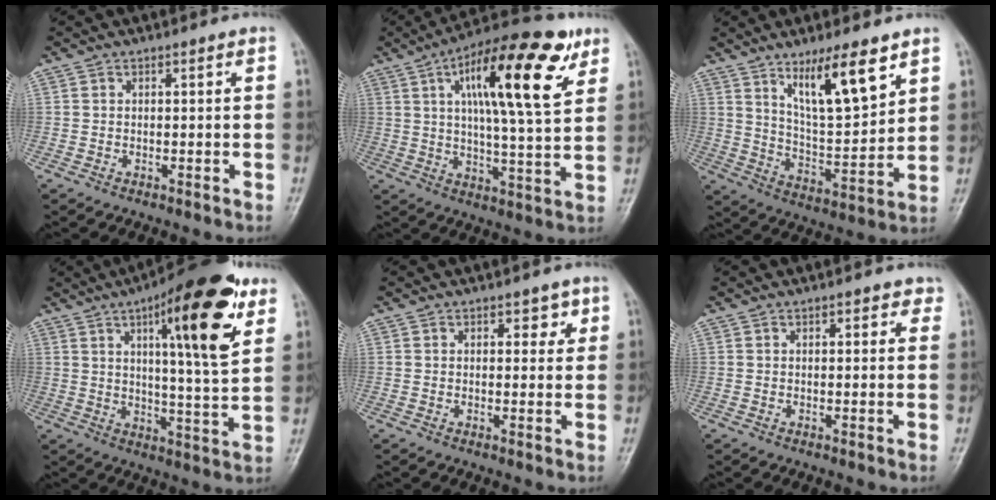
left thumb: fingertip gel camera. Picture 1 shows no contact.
{"total": 20.3, "force": [8.5, 6.0, 17.4], "torque": [-0.248, -0.015, 0.127]}
{"total": 13.1, "force": [7.8, 3.3, 9.9], "torque": [-0.152, -0.050, 0.145]}
{"total": 18.6, "force": [8.7, 4.3, 15.9], "torque": [-0.210, -0.033, 0.124]}
{"total": 2.9, "force": [1.5, 1.8, 1.7], "torque": [0.002, -0.005, 0.017]}
{"total": 2.2, "force": [1.2, 1.2, 1.3], "torque": [0.001, -0.002, 0.011]}